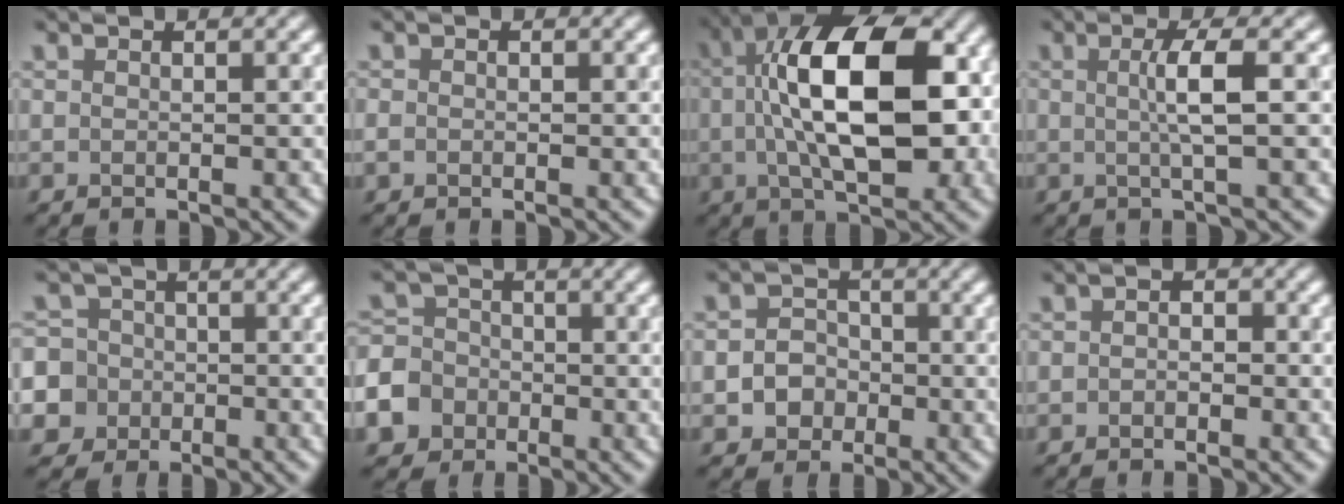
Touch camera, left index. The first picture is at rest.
{"total": 0.8, "force": [-0.3, 0.7, 0.3], "torque": [-0.004, -0.004, -0.007]}
{"total": 13.0, "force": [0.6, 5.6, 11.7], "torque": [-0.175, 0.018, 0.002]}
{"total": 3.1, "force": [0.2, 0.5, 3.0], "torque": [-0.054, 0.003, -0.001]}
{"total": 8.9, "force": [-3.1, 8.1, 1.9], "torque": [-0.055, -0.005, -0.092]}
{"total": 9.4, "force": [-4.7, 7.8, 2.2], "torque": [-0.063, -0.028, -0.104]}
{"total": 3.2, "force": [-0.9, 2.8, 1.3], "torque": [-0.001, 0.001, -0.024]}
{"total": 1.2, "force": [-0.4, 0.9, 0.6], "torque": [-0.011, -0.002, -0.012]}